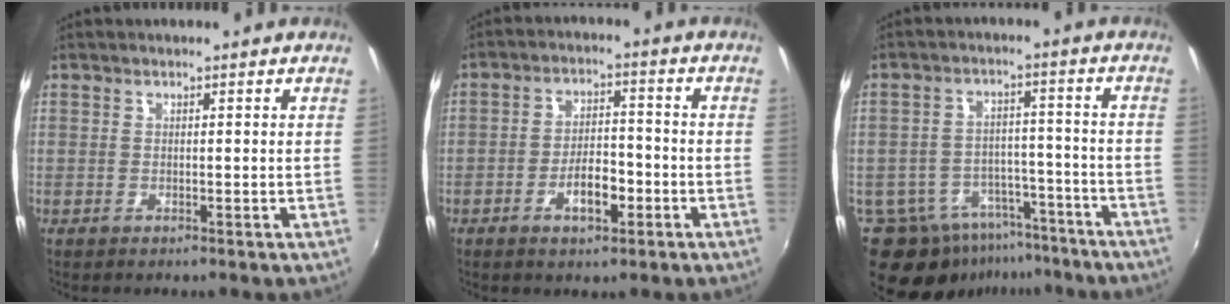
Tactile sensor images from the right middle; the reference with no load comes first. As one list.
[{"total": 6.2, "force": [-2.8, 2.7, 4.7], "torque": [-0.090, 0.006, -0.041]}, {"total": 14.8, "force": [-10.6, 8.8, 5.4], "torque": [-0.124, 0.016, -0.136]}]